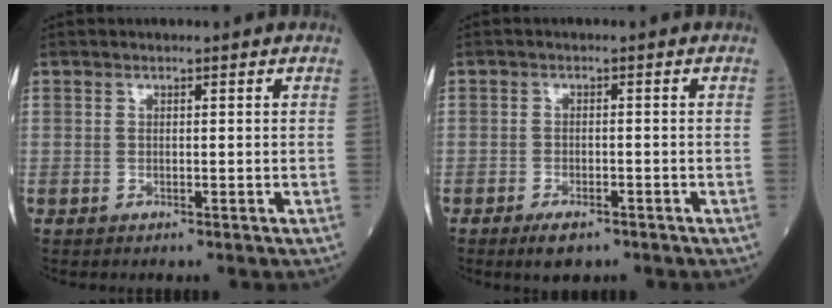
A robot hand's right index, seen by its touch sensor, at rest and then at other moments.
{"total": 3.4, "force": [-2.4, 1.2, 2.1], "torque": [-0.040, -0.003, -0.035]}